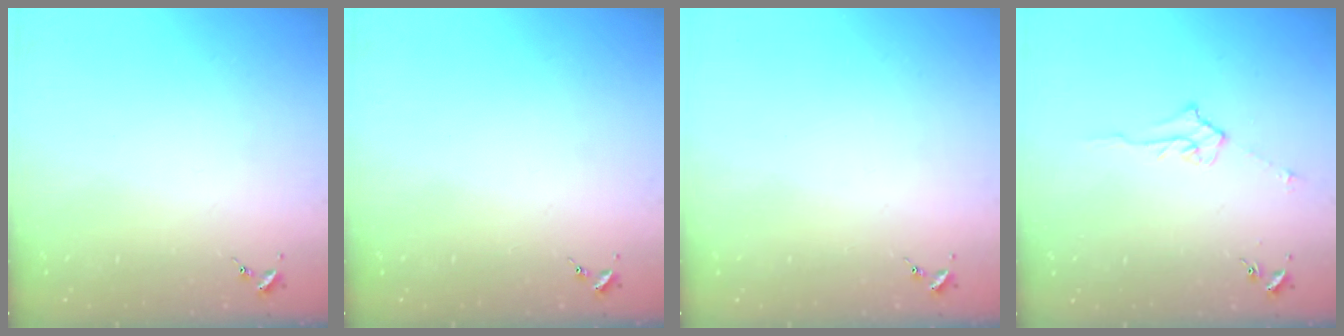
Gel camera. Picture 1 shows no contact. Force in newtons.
{"total": 0.0}
{"total": 0.0}
{"total": 5.1, "press": 5.0, "slide": 0.6}